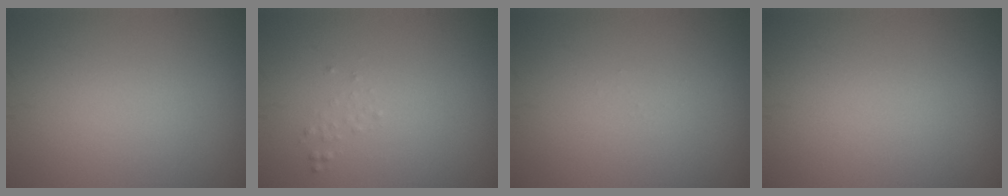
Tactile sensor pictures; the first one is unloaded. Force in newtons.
{"total": 0.6, "press": 0.6, "slide": 0.1}
{"total": 0.0}
{"total": 0.0}